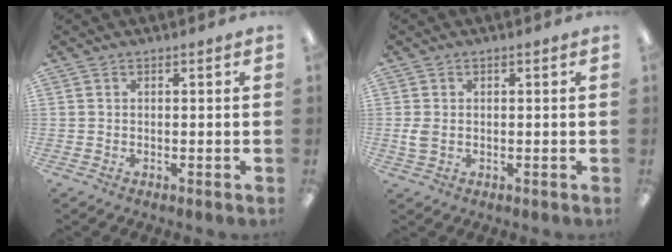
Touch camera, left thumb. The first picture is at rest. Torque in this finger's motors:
{"motor_torque": [-0.05, 0.07, 0.06, -0.05, 0.00]}